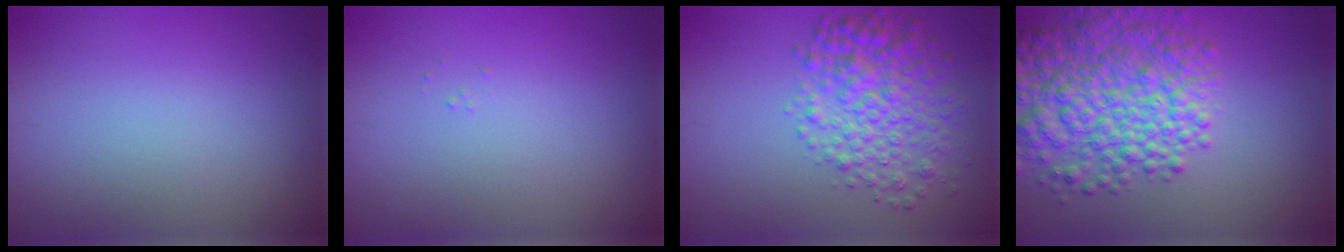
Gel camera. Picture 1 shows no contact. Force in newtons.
{"total": 0.0}
{"total": 5.8, "press": 5.8, "slide": 0.1}
{"total": 8.9, "press": 8.9, "slide": 0.3}